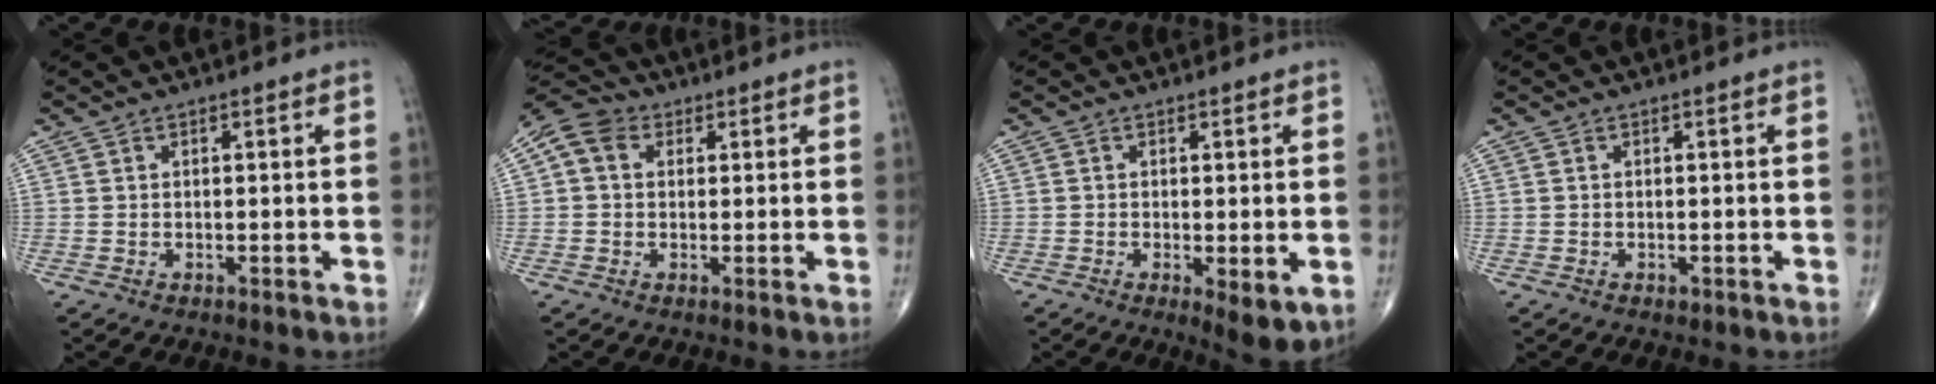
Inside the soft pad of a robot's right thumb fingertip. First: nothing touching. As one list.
[{"total": 6.4, "force": [1.6, 5.1, 3.6], "torque": [-0.061, 0.018, 0.018]}, {"total": 5.6, "force": [-1.3, 1.7, 5.1], "torque": [-0.079, -0.018, -0.017]}, {"total": 0.9, "force": [-0.4, 0.6, 0.6], "torque": [-0.008, -0.001, -0.004]}]